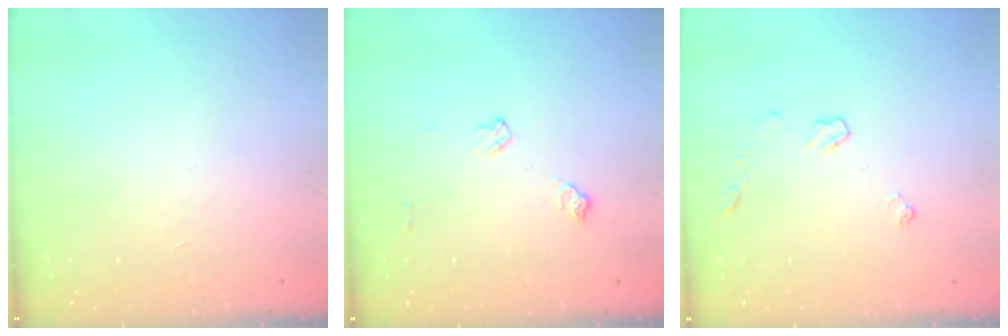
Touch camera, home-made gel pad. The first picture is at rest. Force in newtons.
{"total": 6.4, "press": 6.3, "slide": 0.9}
{"total": 5.2, "press": 5.1, "slide": 0.7}